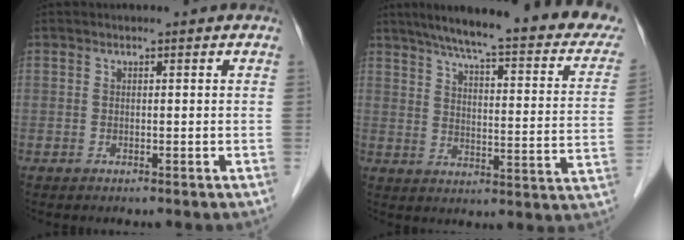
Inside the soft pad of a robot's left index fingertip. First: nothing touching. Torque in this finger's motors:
{"motor_torque": [-0.01, -0.54, 0.55, 0.14]}